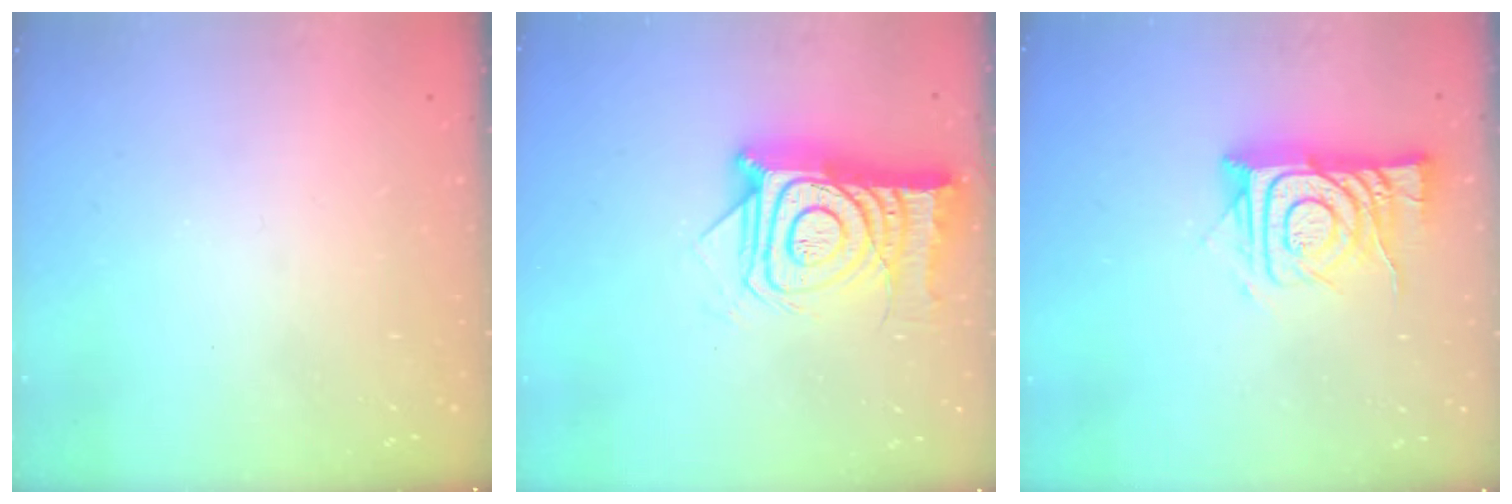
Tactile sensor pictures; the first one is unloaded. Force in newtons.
{"total": 19.5, "press": 19.4, "slide": 1.3}
{"total": 12.5, "press": 12.5, "slide": 1.1}